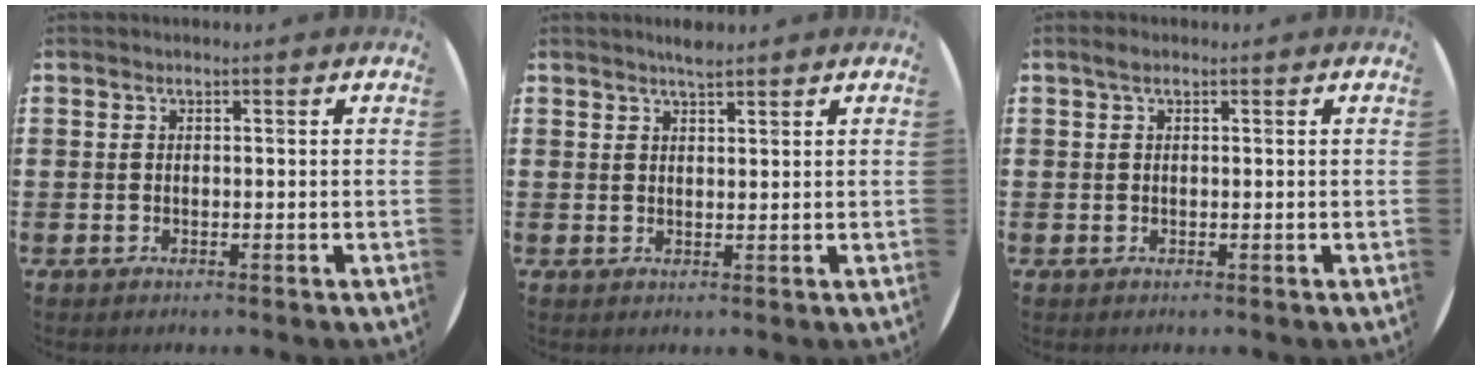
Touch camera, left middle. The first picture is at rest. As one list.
[{"total": 2.0, "force": [1.8, 0.1, 0.6], "torque": [-0.014, 0.001, 0.034]}, {"total": 1.0, "force": [0.6, 0.5, 0.7], "torque": [-0.006, 0.002, 0.008]}]